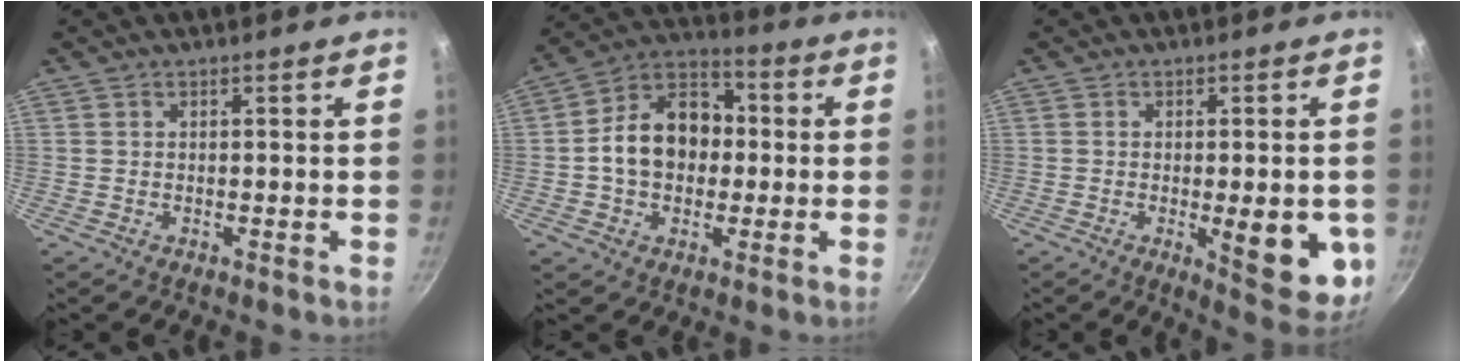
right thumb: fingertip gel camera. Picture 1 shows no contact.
{"total": 14.5, "force": [-0.1, 11.0, 9.5], "torque": [-0.119, 0.034, -0.021]}
{"total": 12.6, "force": [-2.6, 4.1, 11.6], "torque": [-0.121, -0.007, -0.026]}